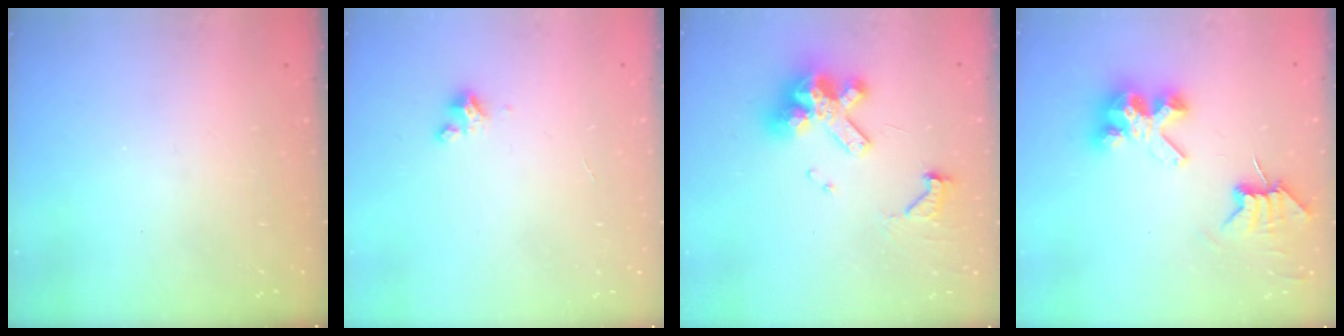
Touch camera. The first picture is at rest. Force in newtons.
{"total": 2.5, "press": 2.5, "slide": 0.3}
{"total": 13.0, "press": 12.9, "slide": 1.6}
{"total": 7.2, "press": 7.2, "slide": 0.6}